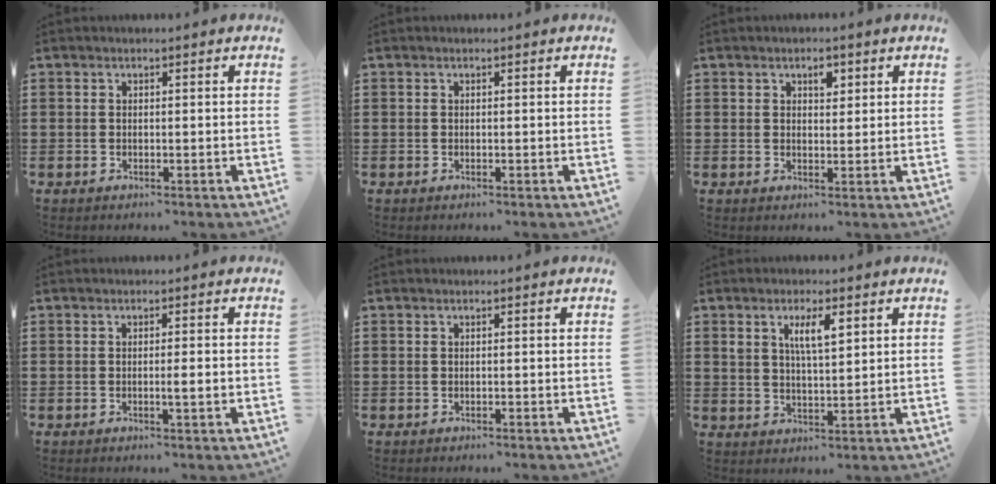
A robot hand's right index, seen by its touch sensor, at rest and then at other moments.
{"total": 0.0}
{"total": 2.3, "force": [1.2, 1.2, 1.6], "torque": [-0.021, -0.002, 0.016]}
{"total": 2.0, "force": [-0.3, 0.1, 2.0], "torque": [-0.033, -0.002, -0.006]}
{"total": 0.0}
{"total": 4.9, "force": [2.1, 1.5, 4.1], "torque": [-0.079, 0.004, 0.033]}